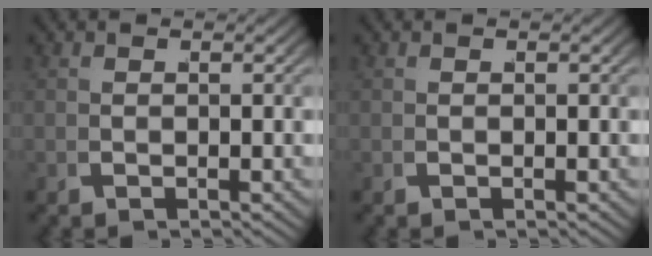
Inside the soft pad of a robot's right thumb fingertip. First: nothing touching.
{"total": 0.0}